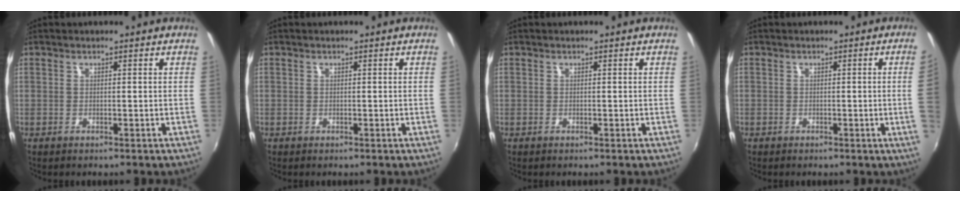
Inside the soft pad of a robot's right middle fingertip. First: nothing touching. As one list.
[{"total": 0.0}, {"total": 0.0}, {"total": 2.3, "force": [-0.2, -1.3, 1.9], "torque": [-0.031, -0.010, 0.002]}]